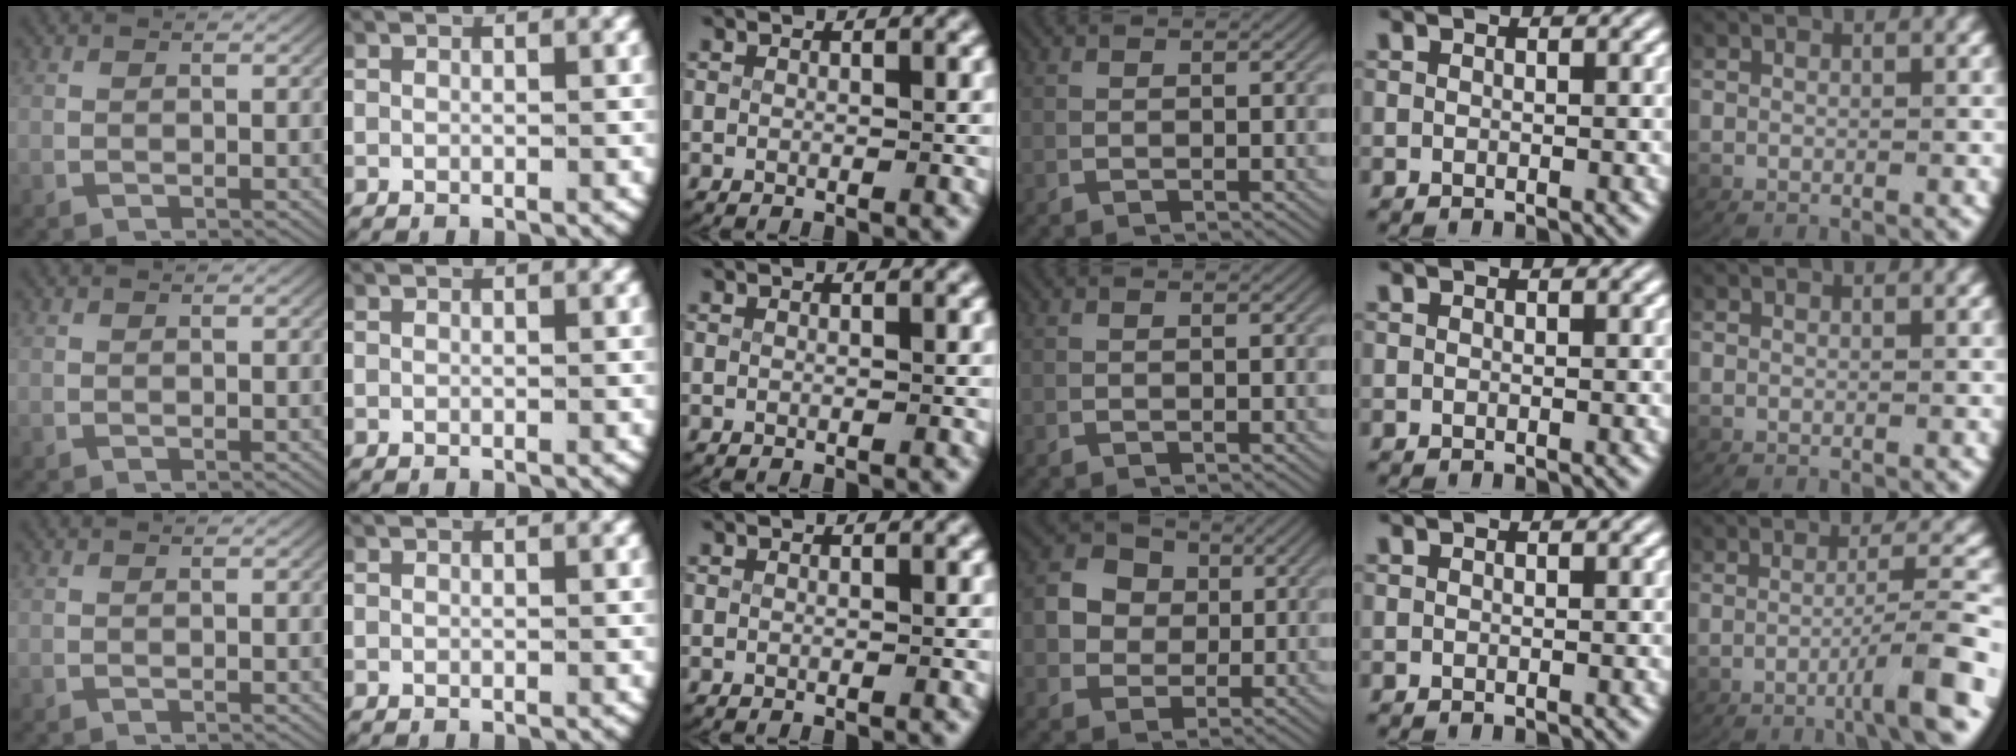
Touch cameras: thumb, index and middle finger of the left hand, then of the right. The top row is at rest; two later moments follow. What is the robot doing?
{"motion": "lift_and_place", "object": "paper towel"}